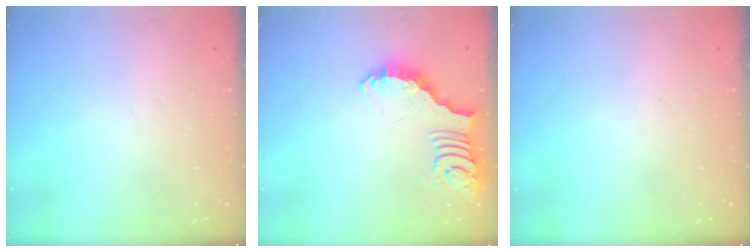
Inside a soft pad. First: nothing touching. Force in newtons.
{"total": 2.6, "press": 2.5, "slide": 0.5}
{"total": 0.0}